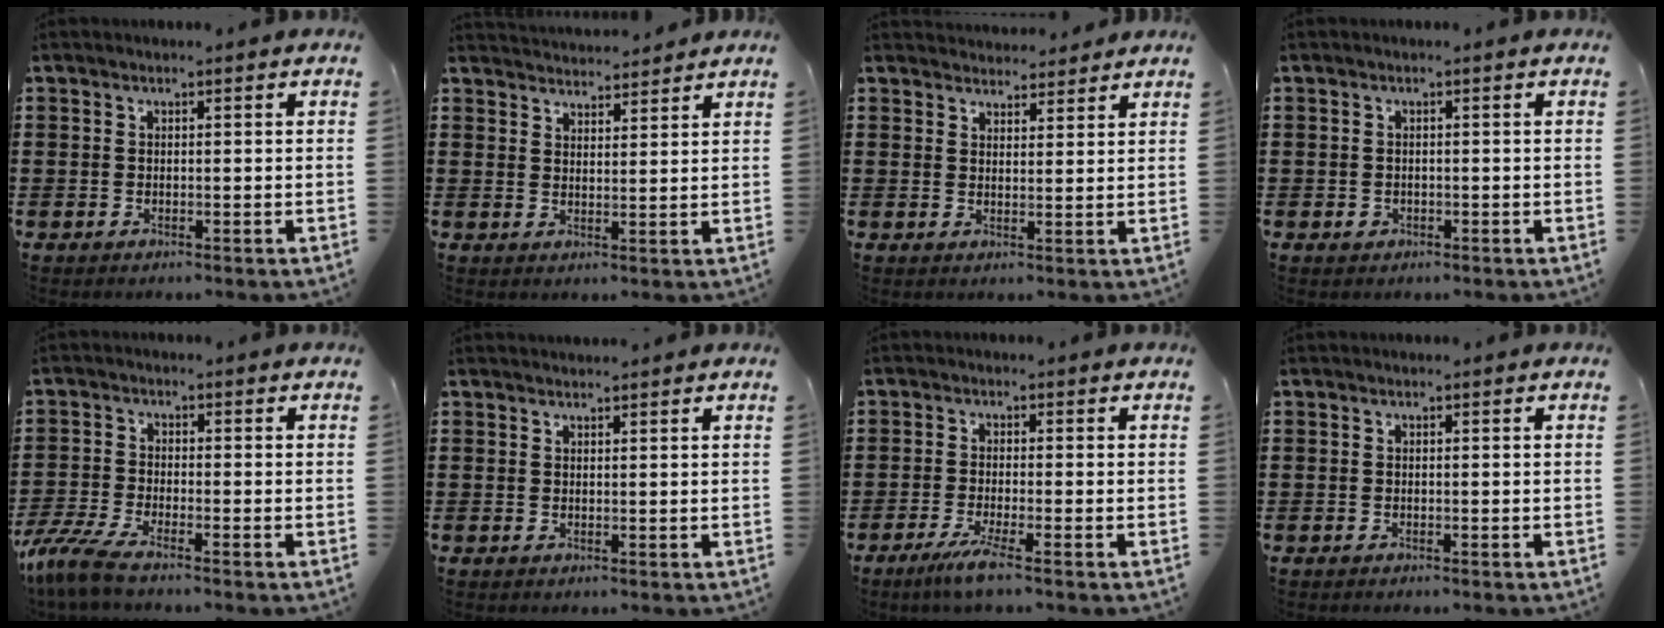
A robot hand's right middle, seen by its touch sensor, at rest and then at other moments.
{"total": 3.2, "force": [3.2, -0.1, -0.5], "torque": [0.001, -0.013, 0.060]}
{"total": 3.3, "force": [3.2, 0.4, -0.4], "torque": [0.007, -0.012, 0.060]}
{"total": 0.8, "force": [-0.2, 0.7, 0.3], "torque": [-0.008, 0.004, -0.006]}
{"total": 4.6, "force": [-3.7, 0.4, 2.7], "torque": [-0.089, -0.021, -0.081]}
{"total": 1.0, "force": [1.0, -0.2, 0.1], "torque": [-0.003, -0.001, 0.019]}
{"total": 3.8, "force": [-2.3, -0.1, 3.1], "torque": [-0.071, -0.016, -0.045]}
{"total": 0.0}